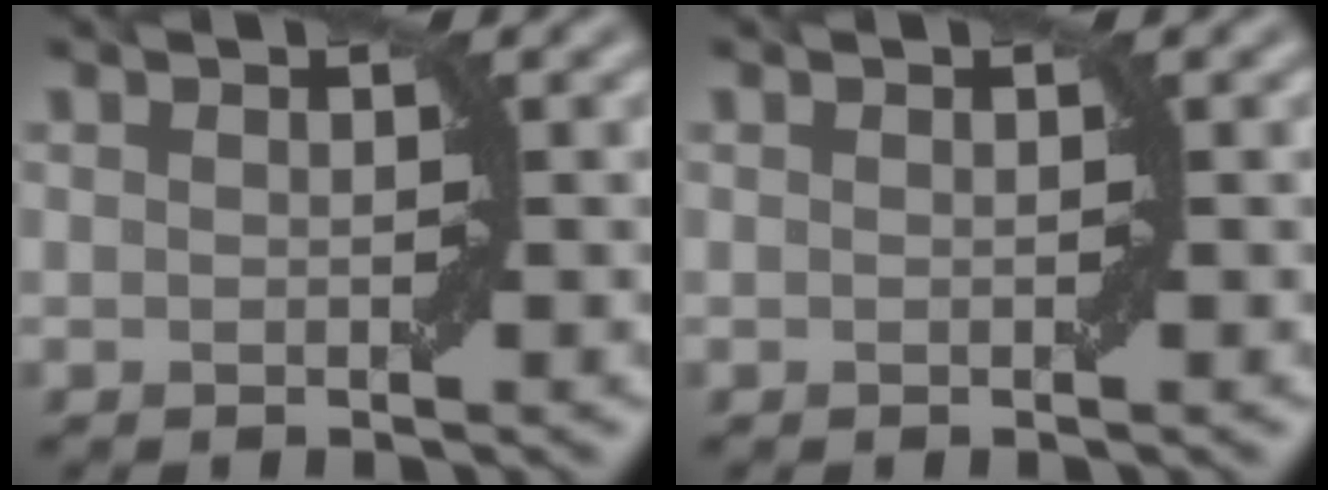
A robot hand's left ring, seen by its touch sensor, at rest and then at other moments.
{"total": 0.0}